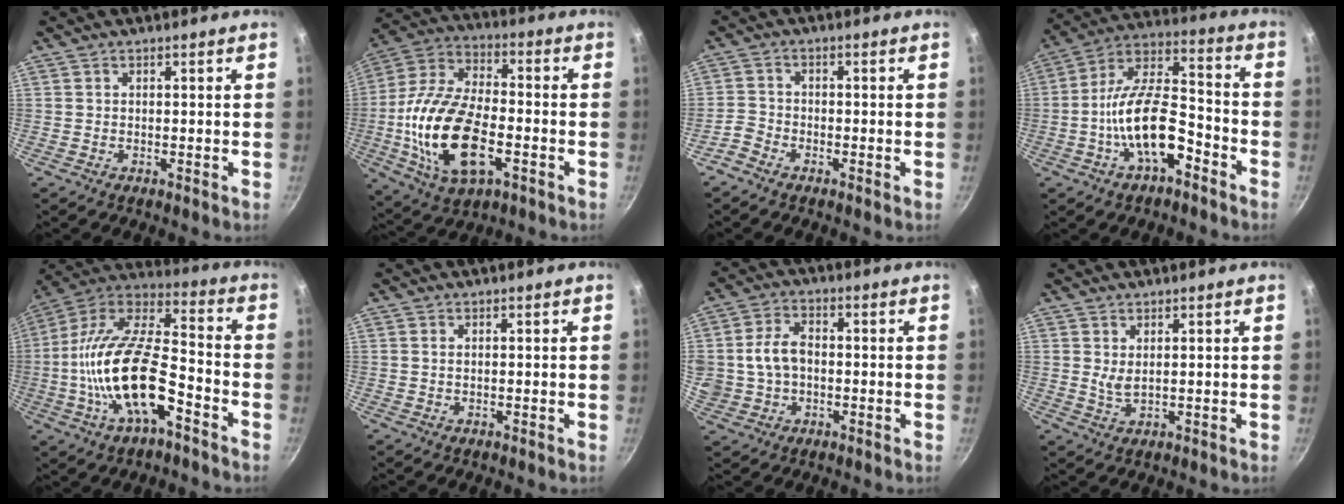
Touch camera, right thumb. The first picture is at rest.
{"total": 21.1, "force": [-4.8, 10.9, 17.4], "torque": [-0.336, 0.022, -0.093]}
{"total": 2.9, "force": [-2.2, 1.7, 0.9], "torque": [-0.021, 0.022, -0.052]}
{"total": 16.1, "force": [-6.3, 7.3, 12.9], "torque": [-0.206, 0.056, -0.122]}
{"total": 21.9, "force": [-7.0, 9.3, 18.5], "torque": [-0.341, 0.046, -0.145]}
{"total": 0.7, "force": [0.2, 0.4, 0.6], "torque": [-0.011, 0.001, 0.003]}
{"total": 9.8, "force": [0.0, 7.4, 6.5], "torque": [-0.120, 0.023, 0.001]}
{"total": 2.5, "force": [0.9, 1.1, 2.1], "torque": [-0.037, -0.012, 0.020]}